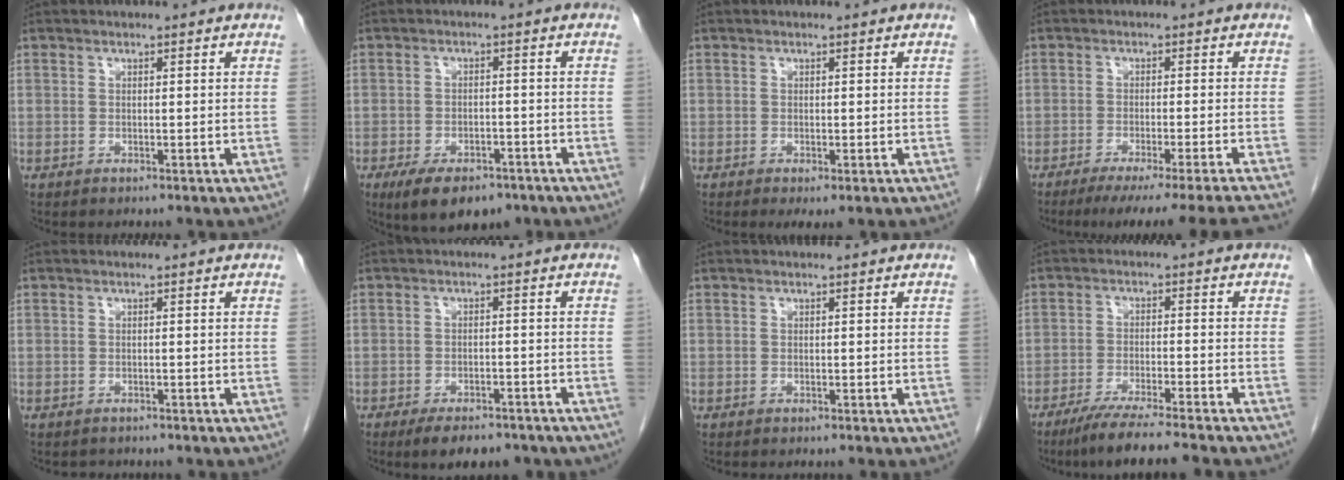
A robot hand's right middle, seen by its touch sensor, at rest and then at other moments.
{"total": 8.9, "force": [-6.2, 4.0, 4.9], "torque": [-0.080, -0.006, -0.095]}
{"total": 1.5, "force": [-0.7, 0.4, 1.3], "torque": [-0.020, -0.006, -0.007]}
{"total": 12.8, "force": [-11.2, -2.4, 5.7], "torque": [-0.063, -0.039, -0.160]}
{"total": 1.0, "force": [-0.9, 0.5, 0.0], "torque": [-0.012, -0.002, -0.013]}
{"total": 8.7, "force": [-7.1, 2.1, 4.5], "torque": [-0.060, -0.008, -0.099]}
{"total": 0.0}
{"total": 9.7, "force": [-8.1, -0.7, 5.2], "torque": [-0.077, -0.029, -0.132]}